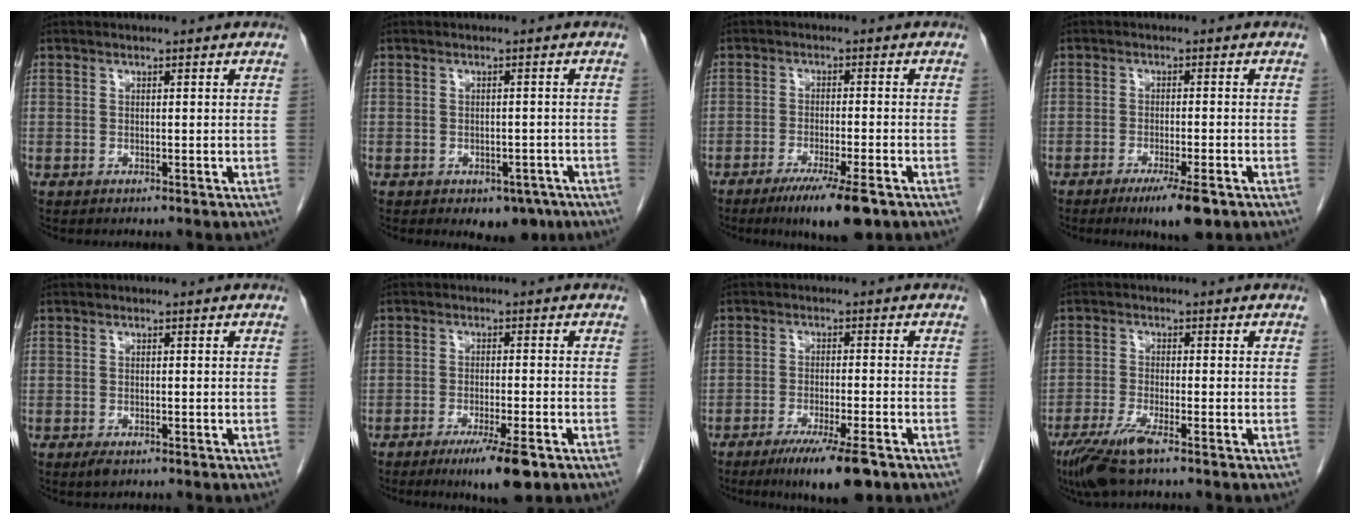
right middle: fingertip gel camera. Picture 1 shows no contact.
{"total": 4.5, "force": [-2.8, 2.7, 2.3], "torque": [-0.016, 0.001, -0.029]}
{"total": 8.4, "force": [-5.4, 0.6, 6.3], "torque": [-0.100, -0.021, -0.083]}
{"total": 5.9, "force": [-3.6, 0.6, 4.6], "torque": [-0.074, -0.014, -0.054]}
{"total": 1.5, "force": [-0.9, 0.6, 1.0], "torque": [-0.020, -0.002, -0.011]}
{"total": 7.1, "force": [-4.3, 0.6, 5.6], "torque": [-0.090, -0.018, -0.065]}
{"total": 9.0, "force": [-6.0, 0.7, 6.7], "torque": [-0.103, -0.021, -0.092]}
{"total": 5.8, "force": [-3.8, 0.3, 4.4], "torque": [-0.091, -0.018, -0.073]}